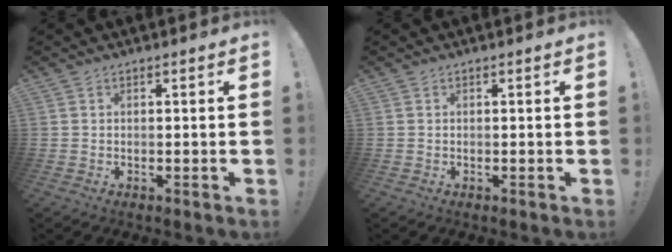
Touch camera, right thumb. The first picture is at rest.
{"total": 0.0}